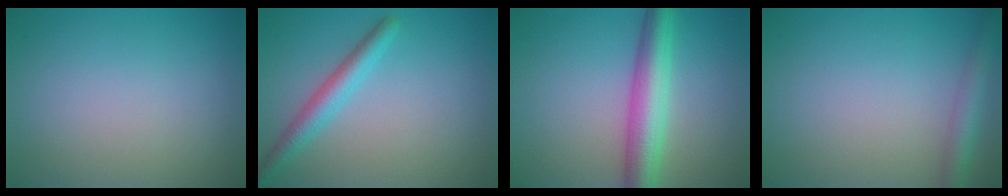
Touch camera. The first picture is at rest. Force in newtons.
{"total": 2.8, "press": 2.8, "slide": 0.1}
{"total": 5.6, "press": 5.6, "slide": 0.3}
{"total": 2.9, "press": 2.9, "slide": 0.1}